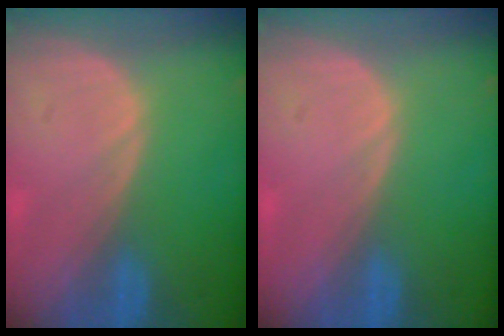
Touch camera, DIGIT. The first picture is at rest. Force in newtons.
{"total": 0.0}